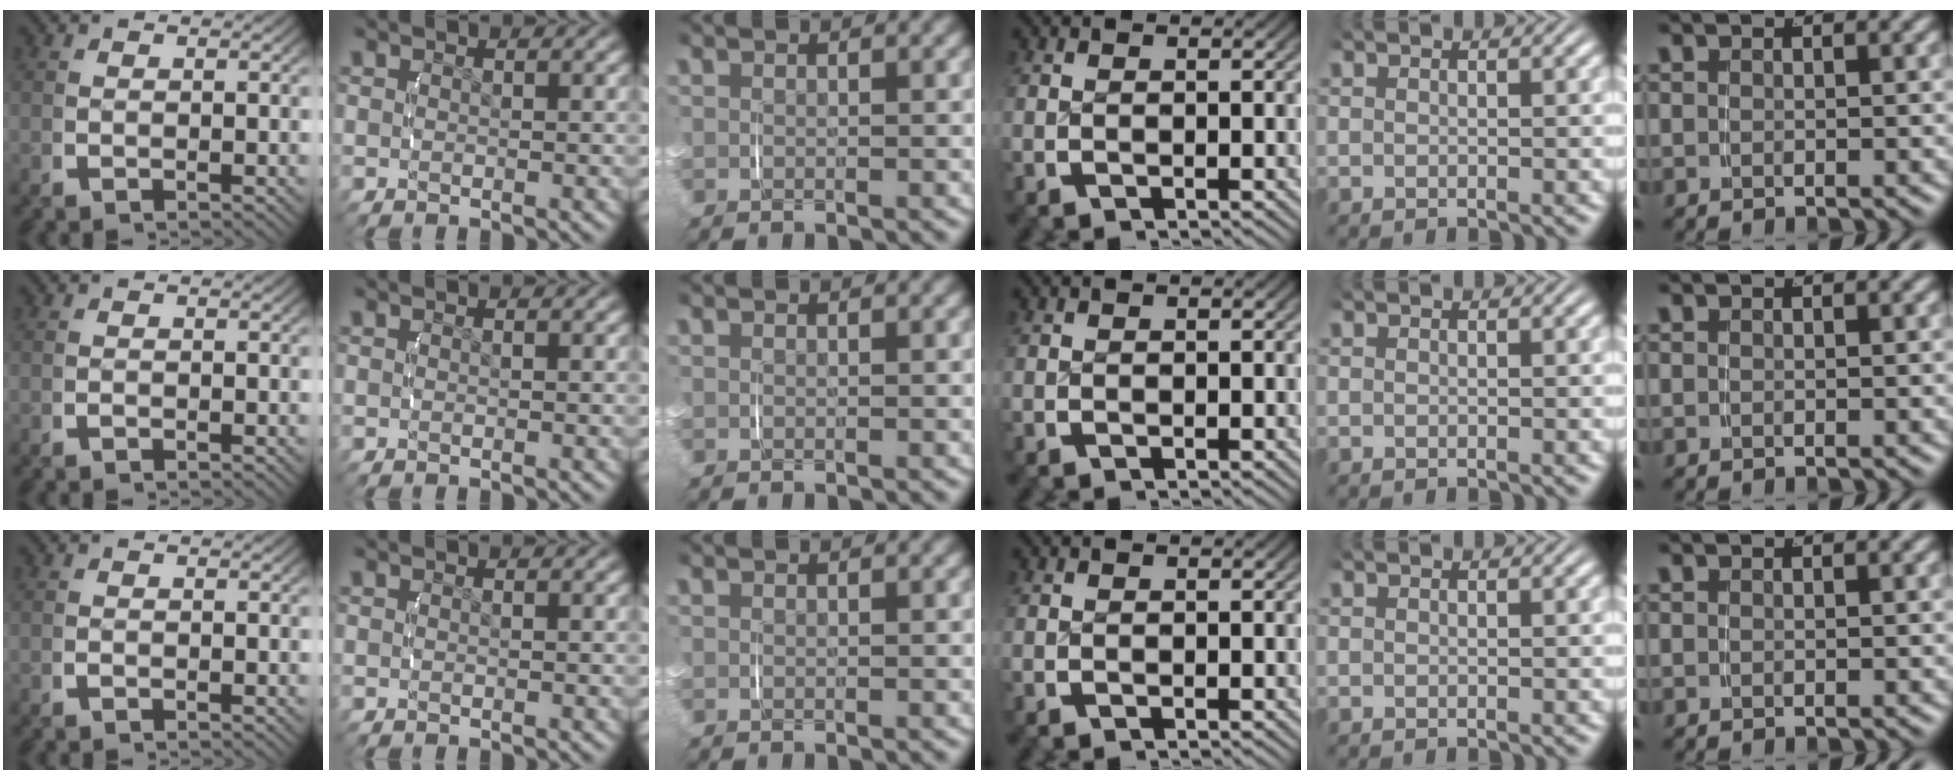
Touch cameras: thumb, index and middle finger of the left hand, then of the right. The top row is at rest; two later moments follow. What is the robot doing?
{"motion": "lift_and_place", "object": "small bumper sticker"}